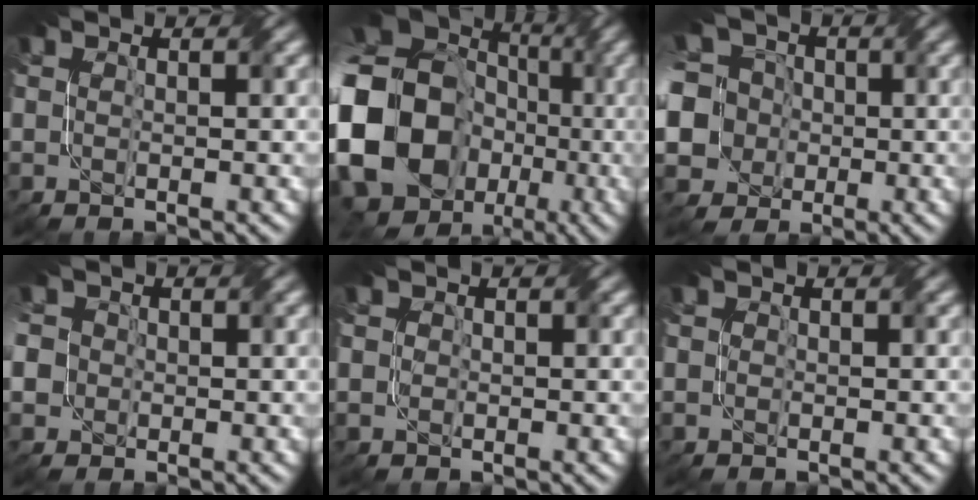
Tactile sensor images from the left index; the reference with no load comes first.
{"total": 20.5, "force": [-2.7, 18.0, 9.6], "torque": [-0.213, -0.028, -0.085]}
{"total": 12.3, "force": [-1.1, 11.0, 5.2], "torque": [-0.145, 0.016, -0.049]}
{"total": 6.6, "force": [-0.3, 5.7, 3.2], "torque": [-0.088, 0.016, -0.044]}
{"total": 1.8, "force": [0.6, 1.7, 0.4], "torque": [-0.008, 0.008, 0.007]}
{"total": 0.6, "force": [0.2, 0.5, -0.2], "torque": [0.004, -0.002, 0.000]}